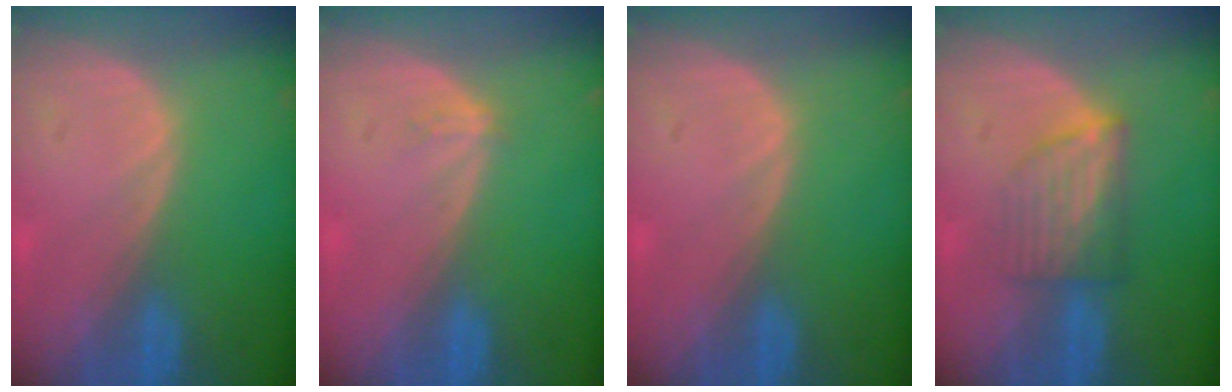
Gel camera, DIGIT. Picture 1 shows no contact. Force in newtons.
{"total": 1.2, "press": 0.8, "slide": 0.8}
{"total": 0.5, "press": 0.1, "slide": 0.5}
{"total": 6.1, "press": 5.5, "slide": 2.6}